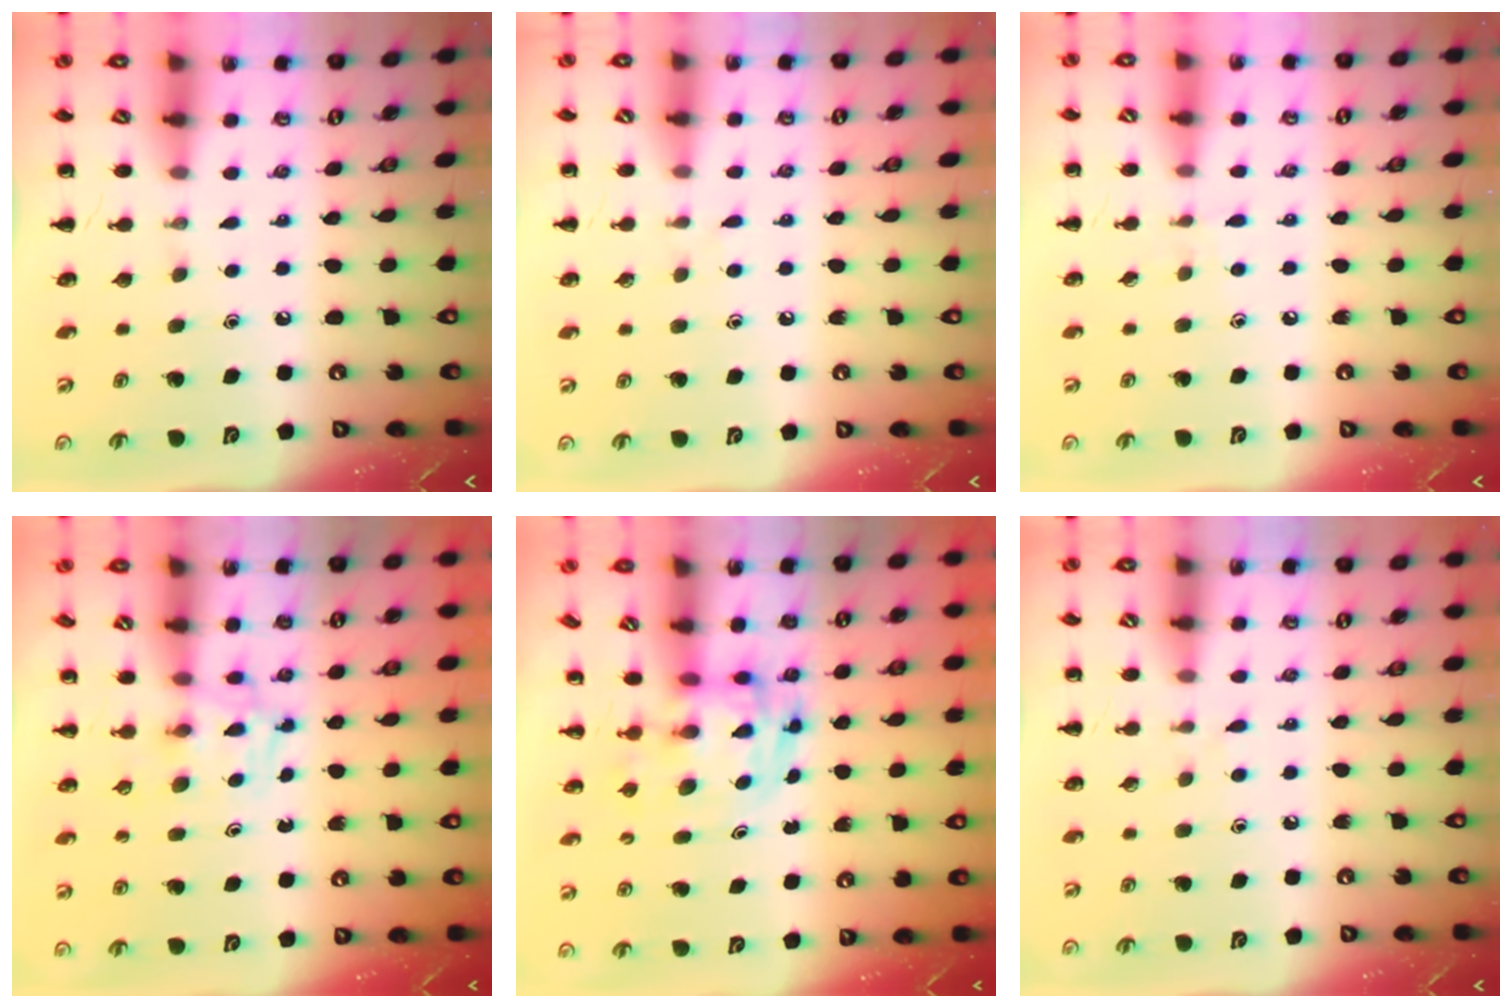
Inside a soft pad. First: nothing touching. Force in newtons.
{"total": 2.5, "press": 2.1, "slide": 1.3}
{"total": 3.0, "press": 2.7, "slide": 1.2}
{"total": 3.2, "press": 2.9, "slide": 1.2}
{"total": 3.4, "press": 3.3, "slide": 0.6}
{"total": 3.2, "press": 2.9, "slide": 1.4}